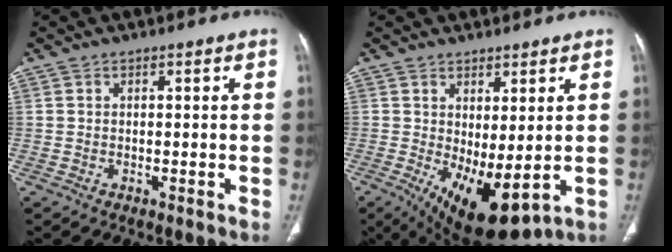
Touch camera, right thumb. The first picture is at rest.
{"total": 11.7, "force": [-1.4, 4.9, 10.5], "torque": [-0.163, -0.018, 0.002]}